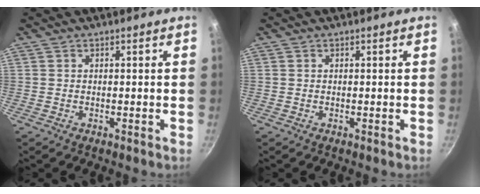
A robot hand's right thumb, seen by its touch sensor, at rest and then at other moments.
{"total": 0.0}